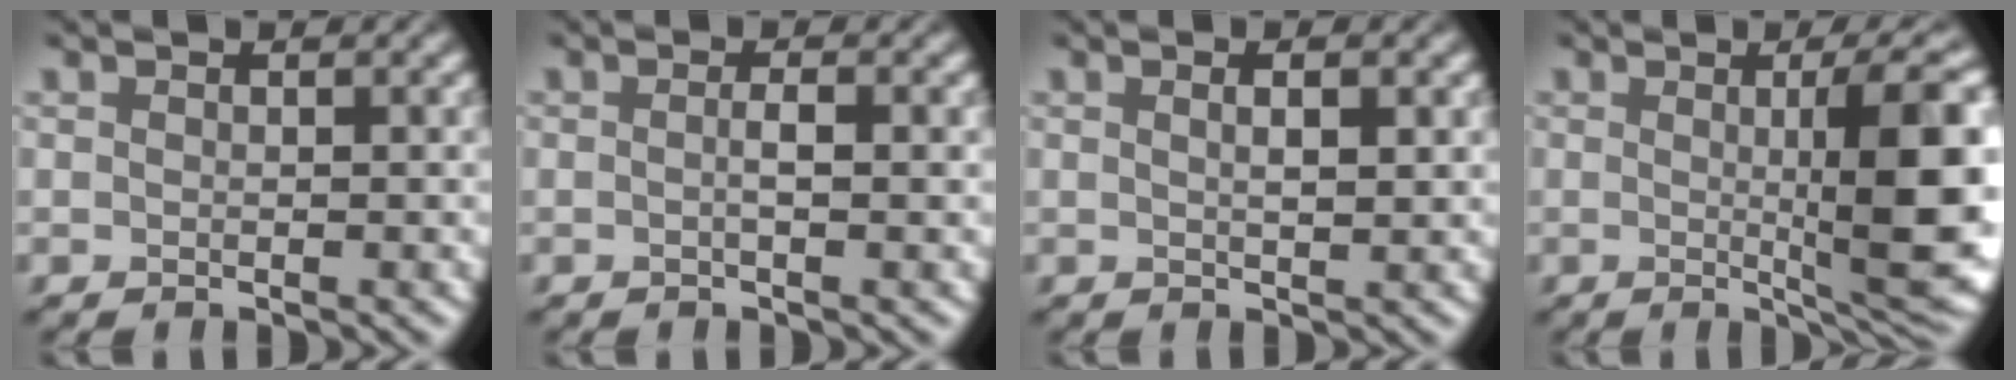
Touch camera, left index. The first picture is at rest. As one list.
[{"total": 1.2, "force": [-0.3, 0.1, 1.1], "torque": [-0.022, 0.001, -0.010]}, {"total": 2.3, "force": [0.7, 0.6, 2.1], "torque": [-0.021, 0.004, 0.006]}, {"total": 9.5, "force": [0.4, 1.9, 9.3], "torque": [-0.119, 0.000, 0.006]}]